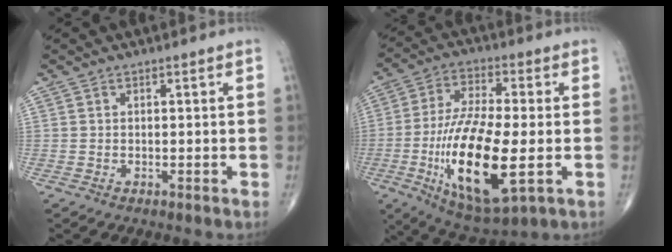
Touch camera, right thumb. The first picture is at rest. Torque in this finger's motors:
{"motor_torque": [1.88, 3.13, 2.12, -0.13, 0.25]}